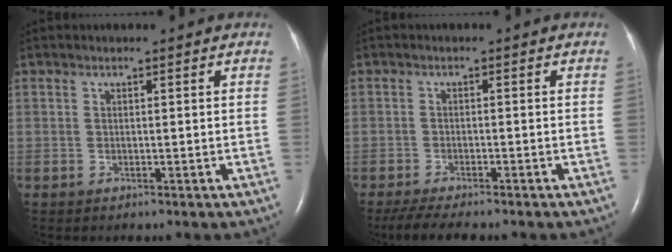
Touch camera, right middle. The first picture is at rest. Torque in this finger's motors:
{"motor_torque": [0.44, -0.41, 0.03, 0.01]}